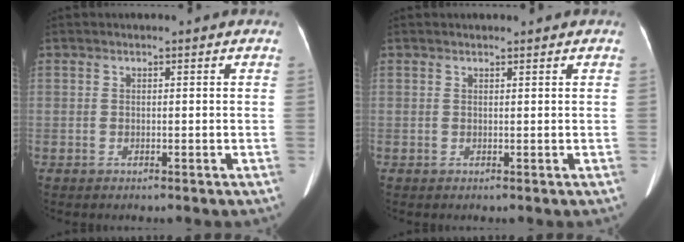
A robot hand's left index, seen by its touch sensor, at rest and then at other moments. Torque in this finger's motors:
{"motor_torque": [0.05, 0.00, 0.03, 0.02]}